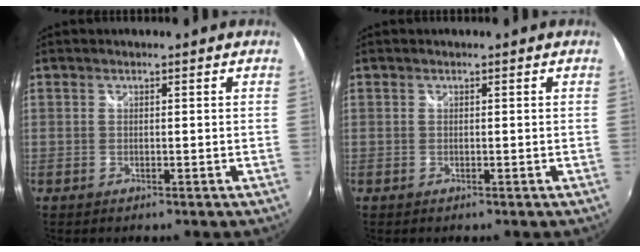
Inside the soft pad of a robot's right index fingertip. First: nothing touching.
{"total": 0.0}